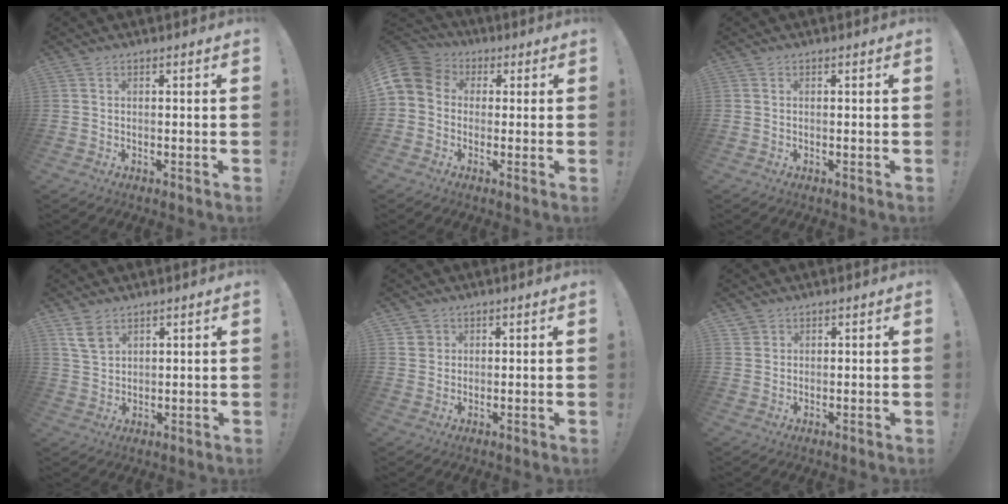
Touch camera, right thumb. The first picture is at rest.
{"total": 7.7, "force": [0.5, 6.7, 3.8], "torque": [-0.073, 0.010, 0.014]}
{"total": 0.0}
{"total": 6.6, "force": [4.0, 4.3, 2.9], "torque": [-0.051, -0.015, 0.080]}
{"total": 2.7, "force": [1.5, 2.2, 0.2], "torque": [-0.007, -0.007, 0.029]}
{"total": 1.7, "force": [1.4, 1.0, 0.1], "torque": [0.000, -0.009, 0.026]}